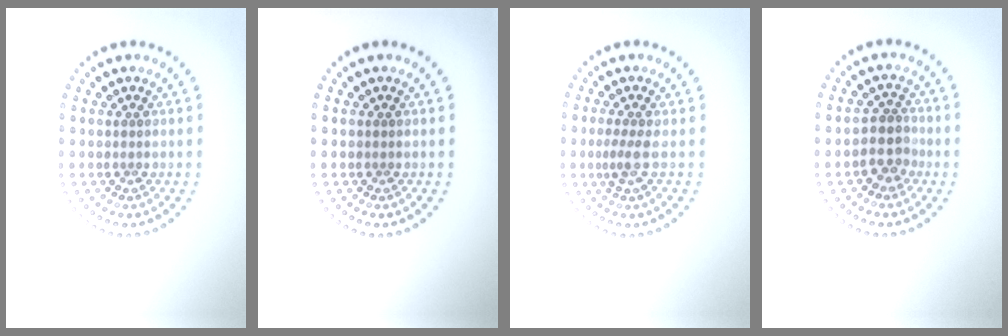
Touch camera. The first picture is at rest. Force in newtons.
{"total": 0.0}
{"total": 1.5, "press": 1.3, "slide": 0.9}
{"total": 2.5, "press": 2.3, "slide": 1.0}